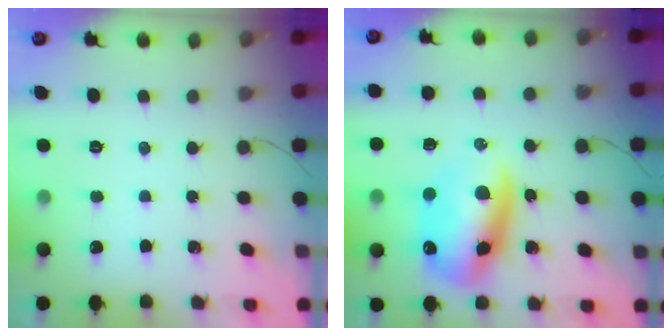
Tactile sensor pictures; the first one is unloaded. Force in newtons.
{"total": 13.6, "press": 13.1, "slide": 3.5}